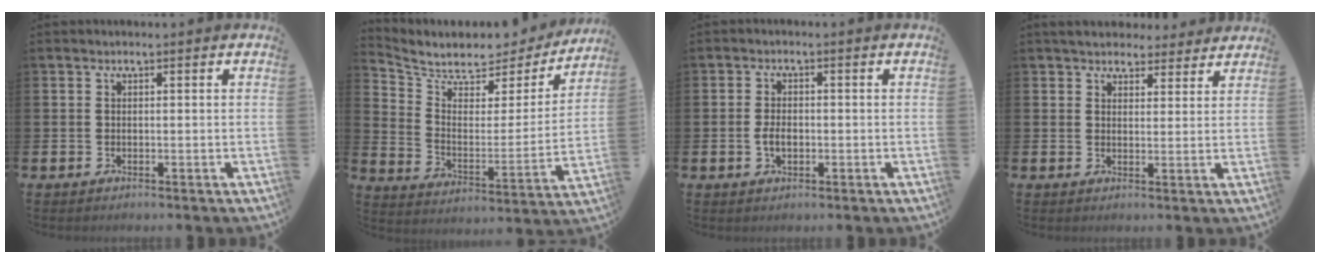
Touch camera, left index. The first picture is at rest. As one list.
[{"total": 6.3, "force": [5.7, 2.6, 1.0], "torque": [-0.057, -0.052, 0.092]}, {"total": 2.6, "force": [-0.5, 1.7, 1.9], "torque": [-0.021, -0.002, -0.014]}, {"total": 4.7, "force": [4.4, 1.7, 0.4], "torque": [-0.007, -0.024, 0.077]}]